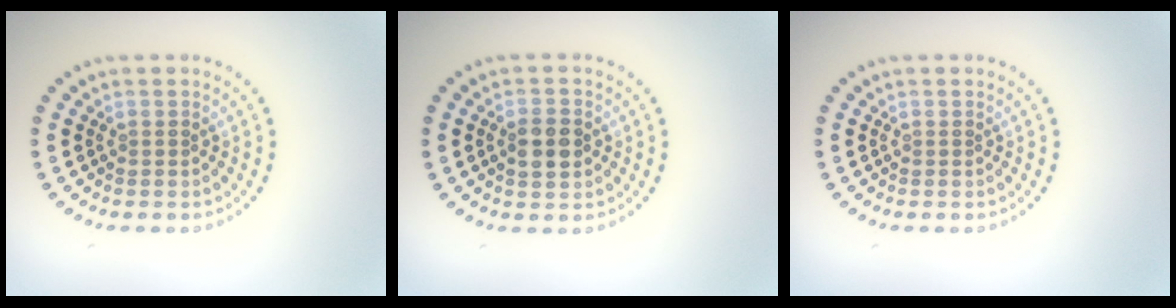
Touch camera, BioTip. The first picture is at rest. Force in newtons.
{"total": 2.6, "press": 2.6, "slide": 0.3}
{"total": 0.0}